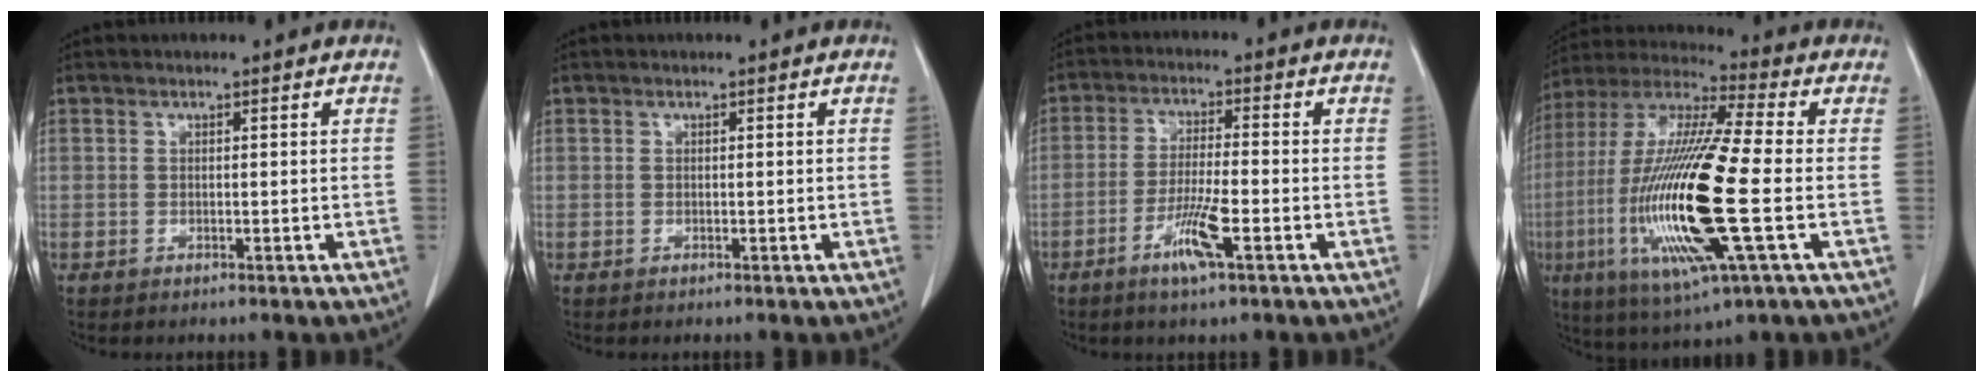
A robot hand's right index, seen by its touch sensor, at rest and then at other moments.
{"total": 0.0}
{"total": 11.1, "force": [-4.6, 1.2, 10.0], "torque": [-0.193, -0.014, -0.086]}
{"total": 21.7, "force": [-4.2, 1.9, 21.2], "torque": [-0.462, -0.021, -0.080]}